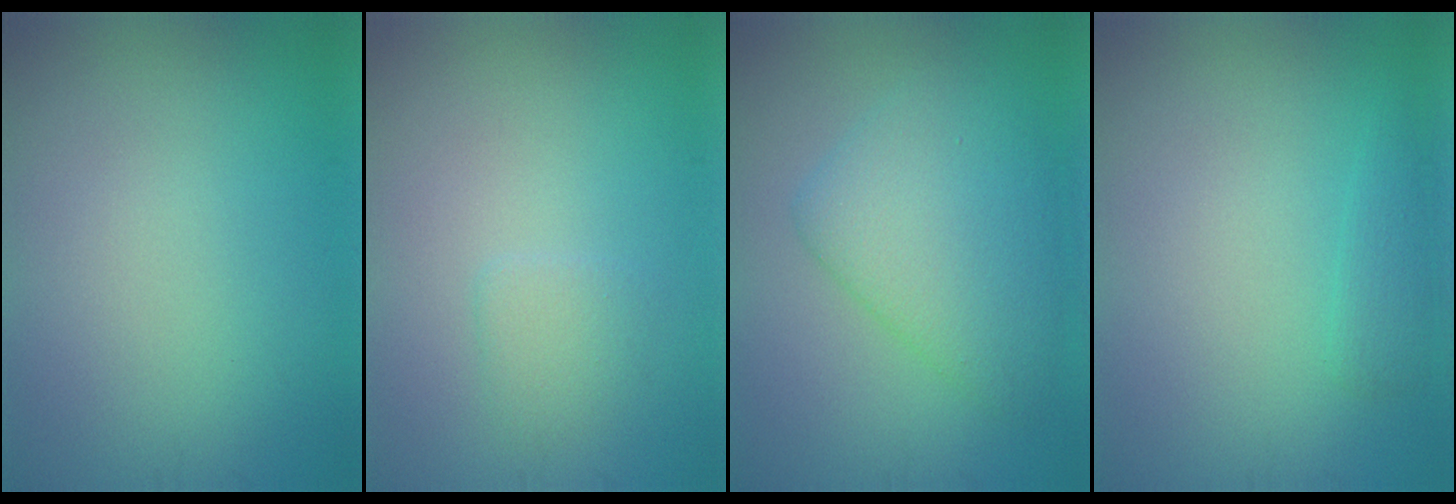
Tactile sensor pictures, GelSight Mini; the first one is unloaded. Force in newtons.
{"total": 1.4, "press": 1.3, "slide": 0.3}
{"total": 5.6, "press": 5.6, "slide": 0.0}
{"total": 1.4, "press": 1.4, "slide": 0.1}